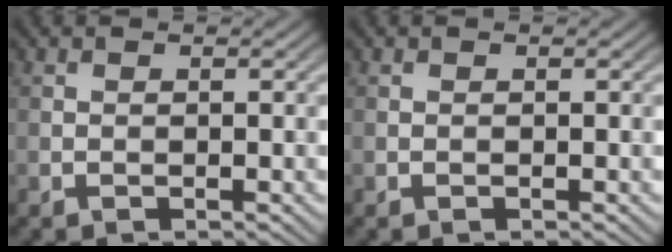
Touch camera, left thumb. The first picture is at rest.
{"total": 0.0}